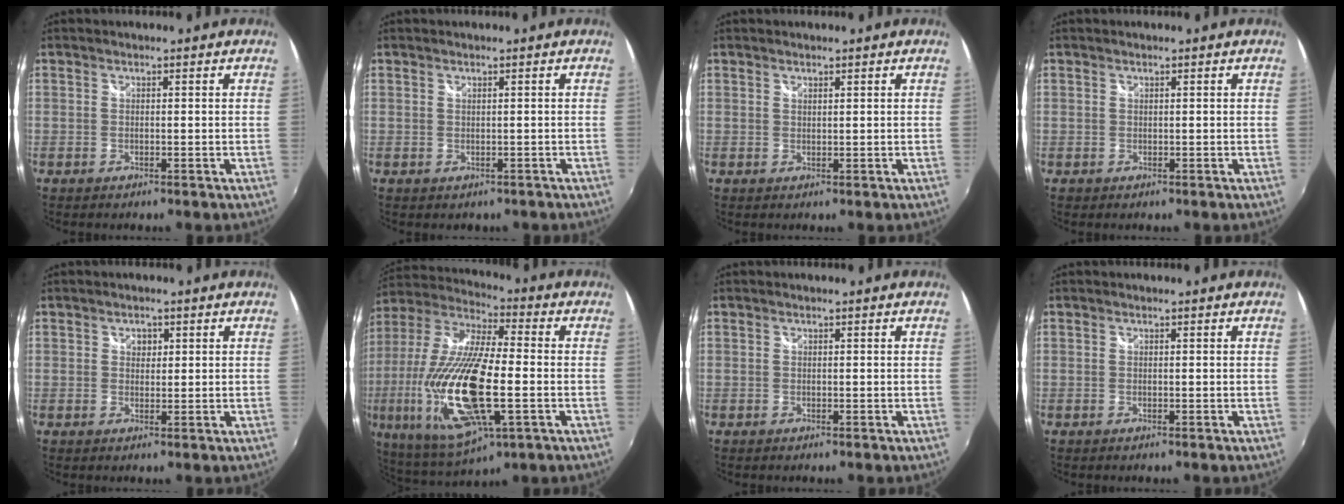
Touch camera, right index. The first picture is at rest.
{"total": 0.7, "force": [0.0, 0.7, 0.1], "torque": [0.001, -0.001, 0.002]}
{"total": 0.6, "force": [0.6, 0.1, 0.2], "torque": [-0.002, 0.000, 0.010]}
{"total": 0.8, "force": [-0.1, 0.8, -0.1], "torque": [0.001, 0.000, -0.001]}
{"total": 1.7, "force": [0.6, 1.5, 0.6], "torque": [-0.005, 0.004, 0.008]}
{"total": 25.3, "force": [-5.5, 7.9, 23.4], "torque": [-0.482, -0.043, -0.097]}
{"total": 0.0}
{"total": 0.0}